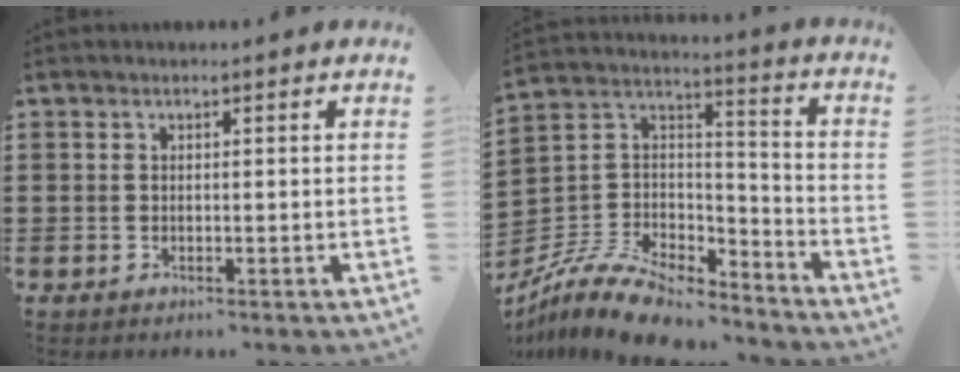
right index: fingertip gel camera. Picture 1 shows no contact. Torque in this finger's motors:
{"motor_torque": [-0.10, -0.19, -0.11, -0.21]}